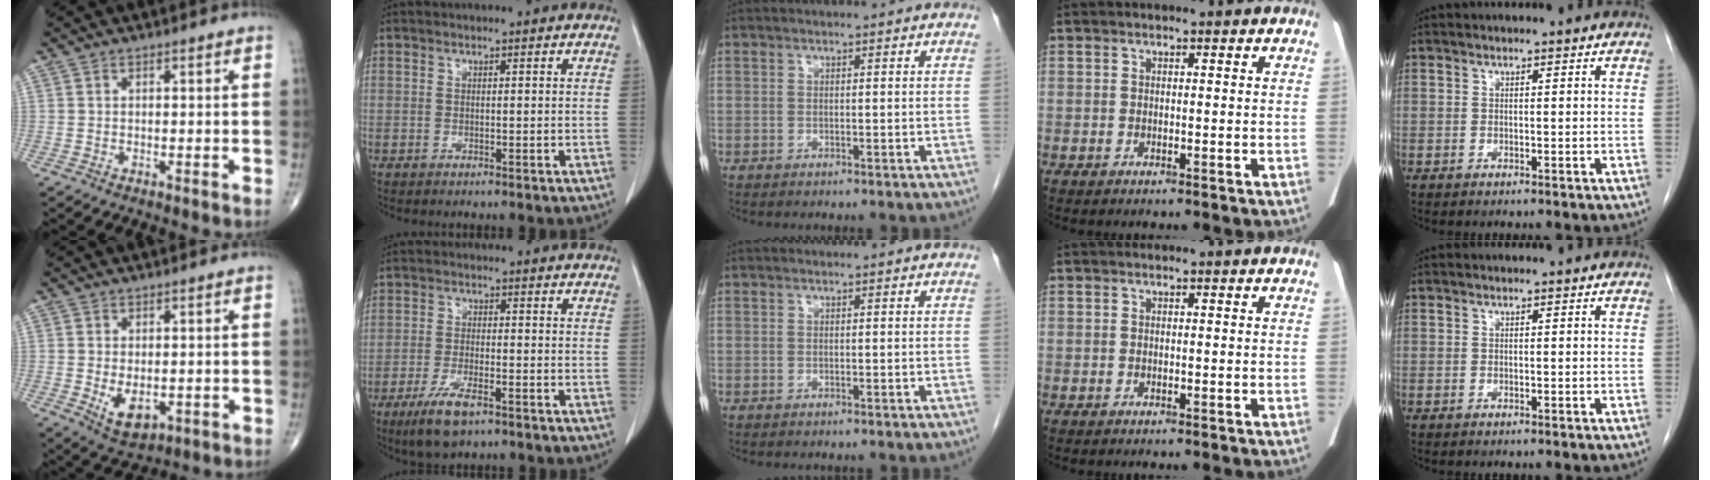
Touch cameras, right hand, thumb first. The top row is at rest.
{"thumb": {"total": 5.8, "force": [-1.0, 3.5, 4.5], "torque": [-0.067, -0.013, -0.004]}, "index": {"total": 6.5, "force": [-4.1, 1.5, 4.8], "torque": [-0.099, -0.013, -0.068]}}